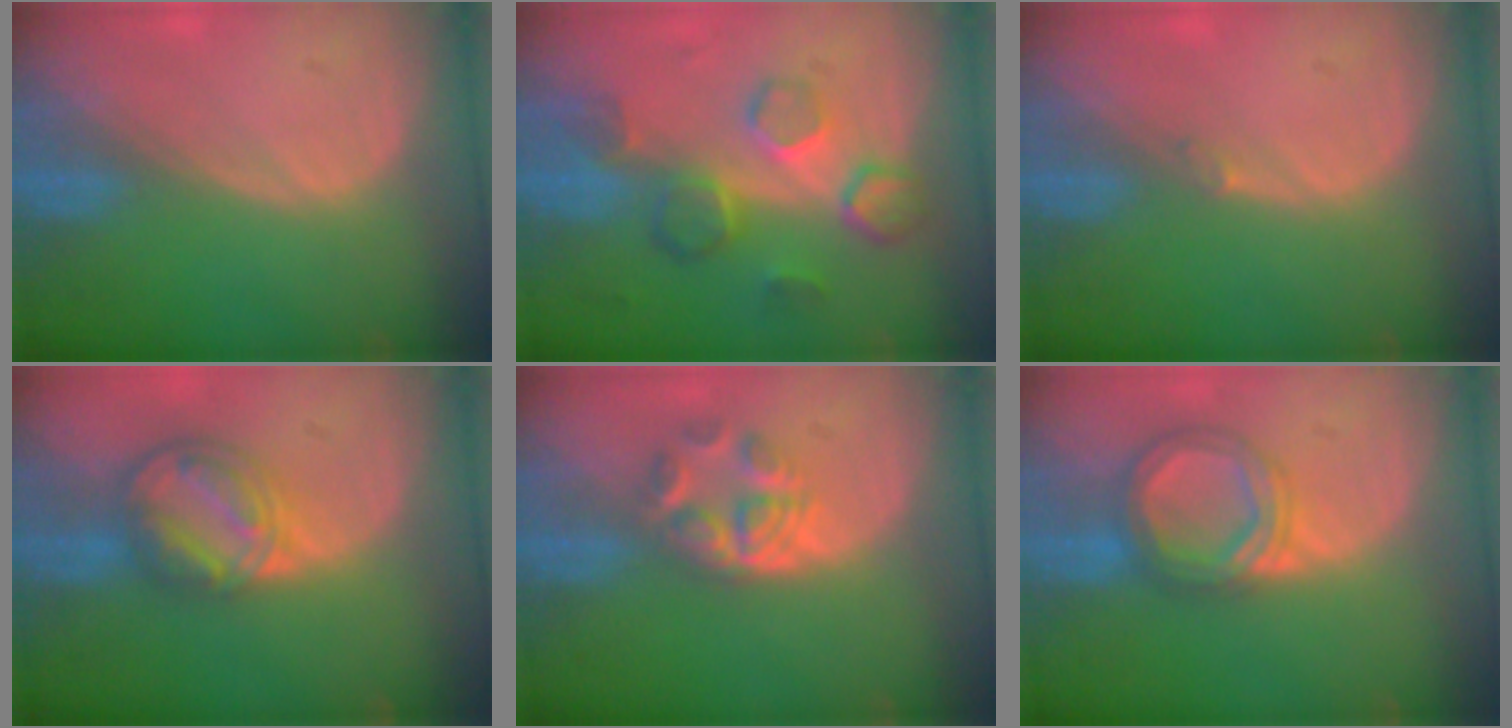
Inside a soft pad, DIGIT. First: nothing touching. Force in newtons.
{"total": 8.5, "press": 7.7, "slide": 3.5}
{"total": 0.5, "press": 0.5, "slide": 0.1}
{"total": 8.2, "press": 6.9, "slide": 4.4}
{"total": 6.1, "press": 5.1, "slide": 3.4}
{"total": 6.4, "press": 6.4, "slide": 0.5}